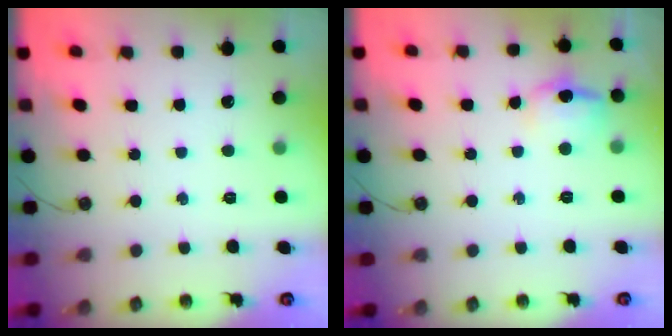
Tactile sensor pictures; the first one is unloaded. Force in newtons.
{"total": 9.8, "press": 9.8, "slide": 1.2}